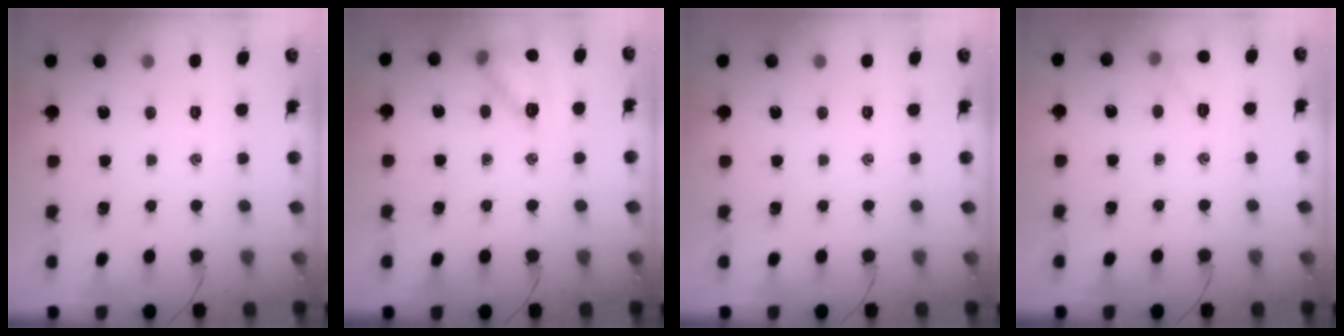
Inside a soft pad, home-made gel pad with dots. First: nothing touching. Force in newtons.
{"total": 12.7, "press": 12.6, "slide": 1.0}
{"total": 0.0}
{"total": 5.4, "press": 5.1, "slide": 1.6}